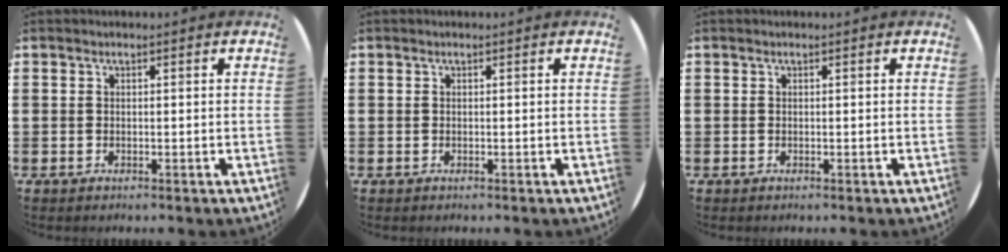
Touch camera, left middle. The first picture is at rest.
{"total": 0.0}
{"total": 0.0}